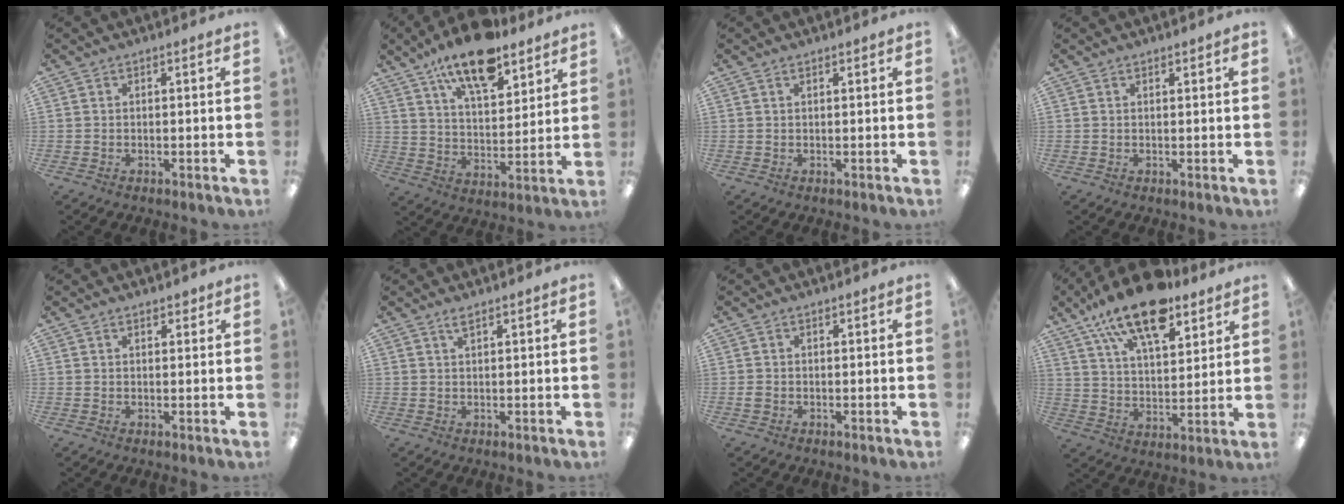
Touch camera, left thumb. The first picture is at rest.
{"total": 15.3, "force": [11.4, 5.6, 8.5], "torque": [-0.144, -0.056, 0.196]}
{"total": 0.7, "force": [0.5, 0.3, 0.3], "torque": [-0.008, 0.002, 0.009]}
{"total": 0.9, "force": [0.7, 0.3, 0.5], "torque": [-0.003, -0.003, 0.011]}
{"total": 1.9, "force": [1.5, 1.0, 0.7], "torque": [-0.008, -0.002, 0.025]}
{"total": 1.9, "force": [1.4, 0.4, 1.1], "torque": [-0.017, -0.002, 0.024]}
{"total": 1.2, "force": [0.0, 1.0, 0.7], "torque": [-0.012, 0.004, -0.001]}
{"total": 17.2, "force": [12.1, 7.0, 10.1], "torque": [-0.173, -0.057, 0.209]}